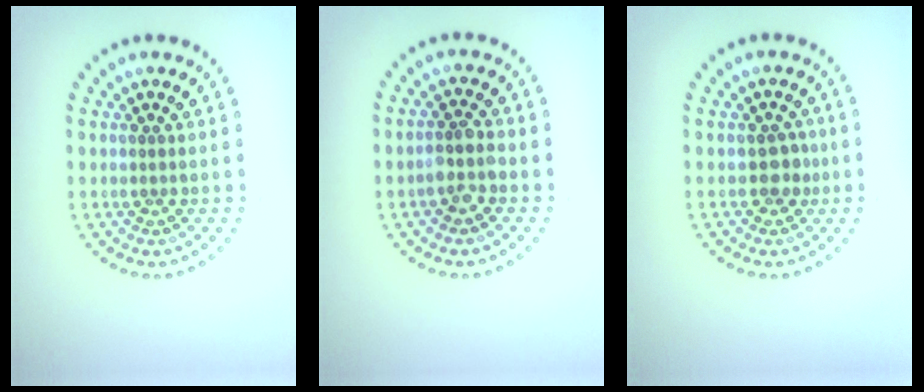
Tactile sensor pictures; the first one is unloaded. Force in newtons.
{"total": 2.3, "press": 2.1, "slide": 1.0}
{"total": 1.5, "press": 1.5, "slide": 0.5}